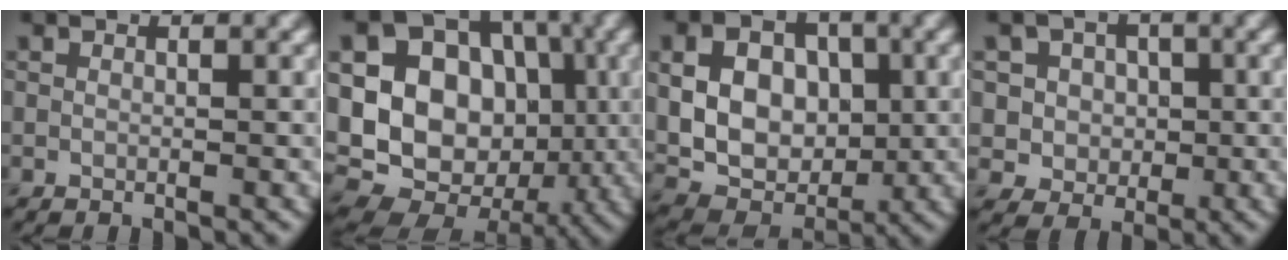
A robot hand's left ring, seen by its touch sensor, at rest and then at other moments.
{"total": 16.1, "force": [0.2, 13.3, 9.1], "torque": [-0.173, 0.010, -0.011]}
{"total": 9.4, "force": [0.8, 7.0, 6.2], "torque": [-0.115, -0.002, 0.015]}
{"total": 5.1, "force": [1.2, 4.6, 1.6], "torque": [-0.024, 0.010, 0.018]}